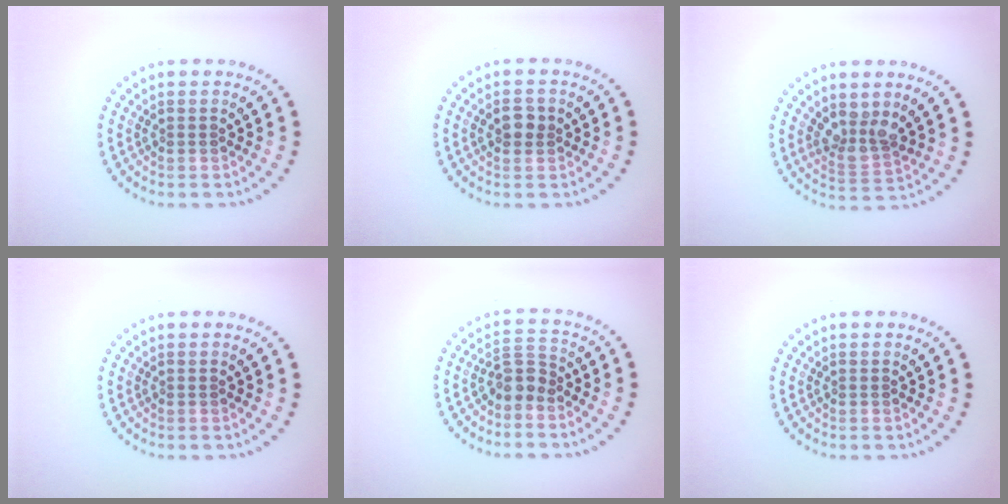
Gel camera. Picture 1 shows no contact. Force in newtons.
{"total": 1.7, "press": 1.7, "slide": 0.3}
{"total": 2.8, "press": 2.2, "slide": 1.7}
{"total": 0.0}
{"total": 2.3, "press": 1.9, "slide": 1.3}
{"total": 0.0}